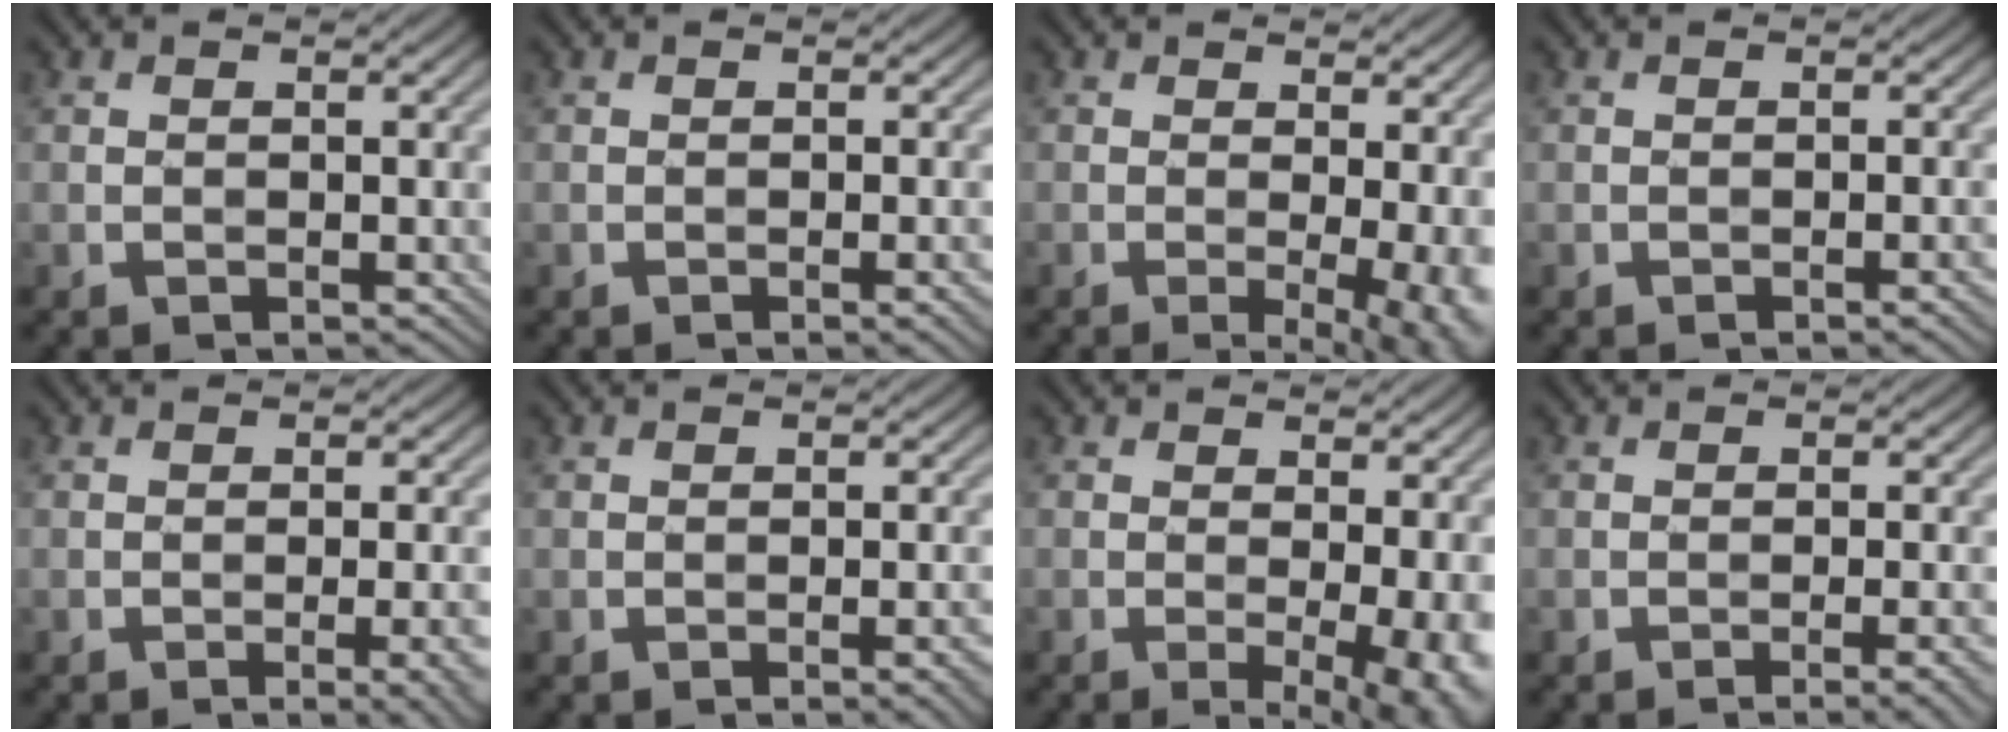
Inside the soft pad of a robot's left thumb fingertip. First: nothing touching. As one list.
[{"total": 1.6, "force": [-0.6, 0.2, 1.5], "torque": [-0.021, 0.002, -0.009]}, {"total": 7.8, "force": [-0.9, 2.4, 7.3], "torque": [-0.077, 0.000, -0.004]}, {"total": 1.5, "force": [-0.6, 0.2, 1.4], "torque": [-0.018, 0.005, -0.011]}, {"total": 5.0, "force": [-1.7, 1.3, 4.5], "torque": [-0.054, 0.003, -0.018]}, {"total": 2.6, "force": [-1.0, 0.5, 2.3], "torque": [-0.028, 0.007, -0.017]}, {"total": 7.8, "force": [-1.0, 2.4, 7.4], "torque": [-0.081, -0.002, -0.003]}, {"total": 3.3, "force": [-1.5, 0.5, 2.9], "torque": [-0.036, 0.010, -0.029]}]